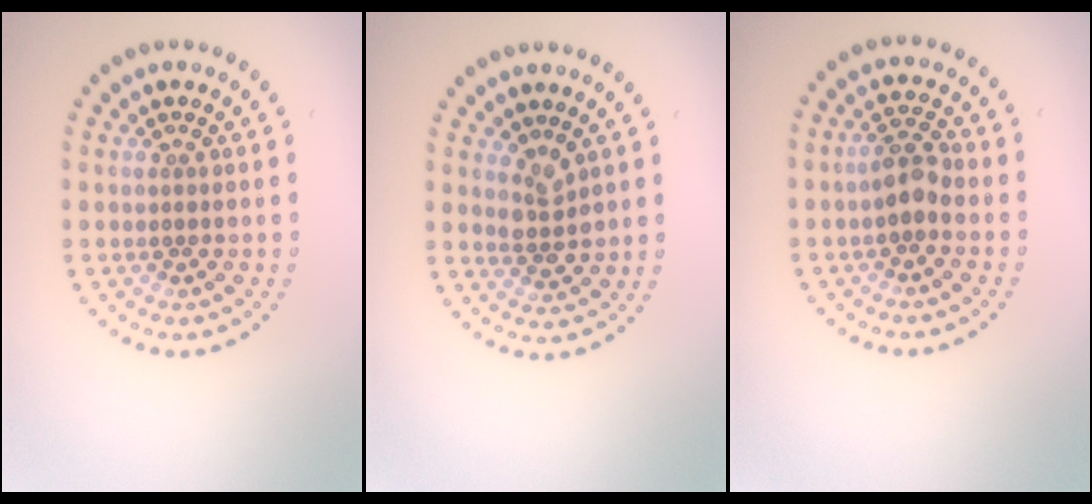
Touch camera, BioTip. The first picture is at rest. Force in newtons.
{"total": 2.0, "press": 1.7, "slide": 0.9}
{"total": 2.4, "press": 2.2, "slide": 0.8}